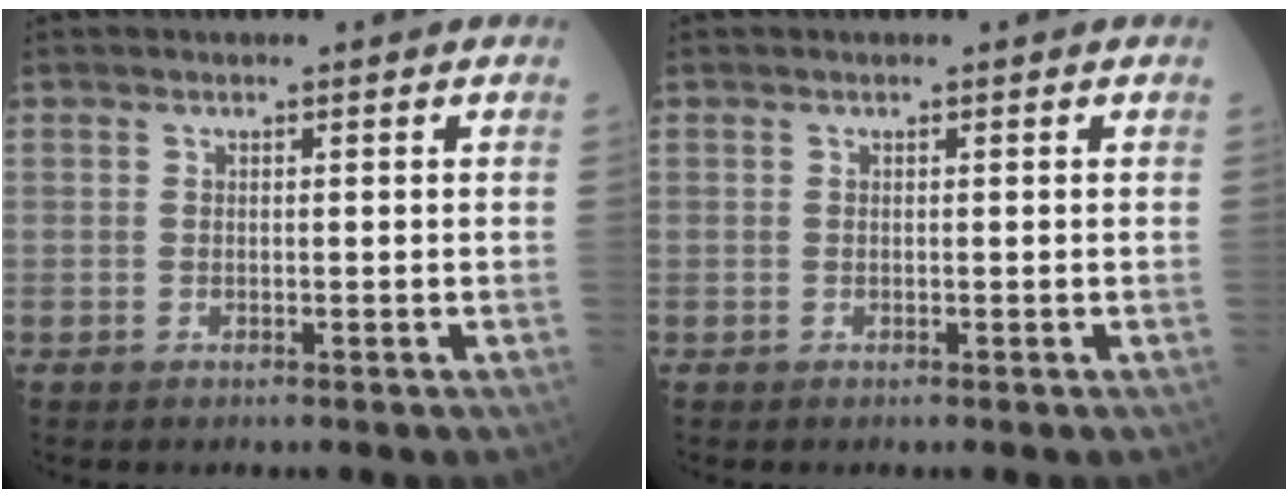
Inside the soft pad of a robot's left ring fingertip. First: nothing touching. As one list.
[{"total": 0.0}]